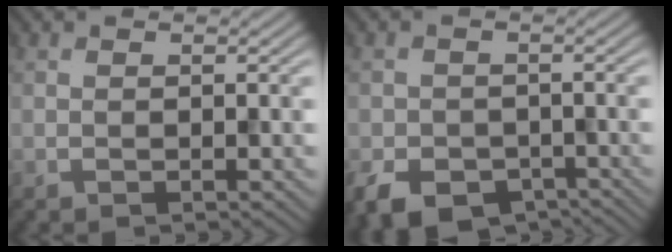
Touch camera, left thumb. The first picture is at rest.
{"total": 6.3, "force": [-3.6, 4.4, 2.8], "torque": [-0.055, -0.023, -0.060]}